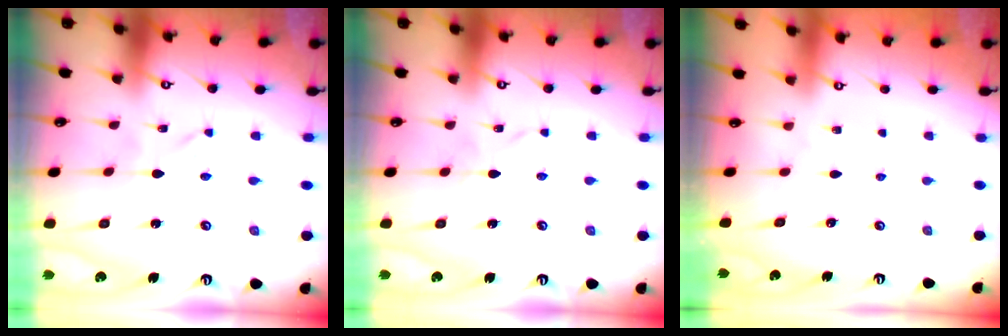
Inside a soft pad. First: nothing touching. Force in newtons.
{"total": 1.9, "press": 1.9, "slide": 0.2}
{"total": 0.0}